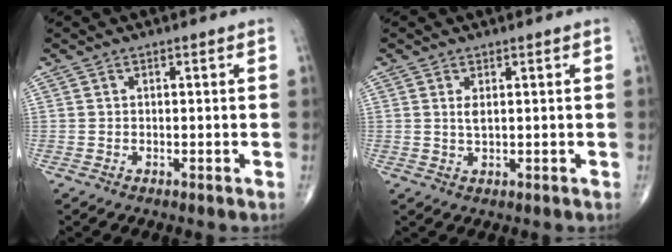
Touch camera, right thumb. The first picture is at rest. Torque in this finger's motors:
{"motor_torque": [-0.59, 0.24, 0.29, 0.07, -0.03]}